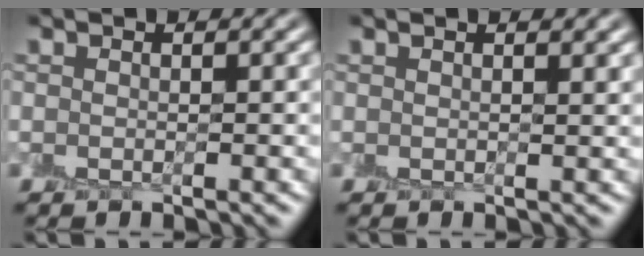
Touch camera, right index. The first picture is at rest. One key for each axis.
{"total": 1.6, "fx": 1.1, "fy": 0.5, "fz": 1.0, "tx": -0.005, "ty": 0.004, "tz": 0.003}